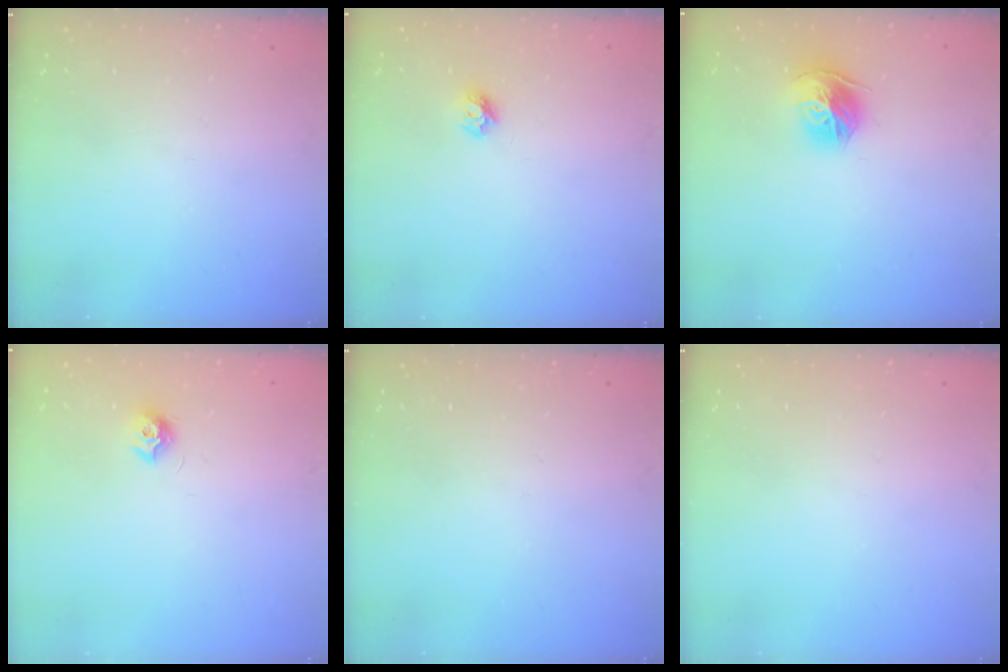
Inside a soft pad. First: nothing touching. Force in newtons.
{"total": 5.5, "press": 5.5, "slide": 0.3}
{"total": 12.5, "press": 12.4, "slide": 1.3}
{"total": 7.8, "press": 7.8, "slide": 0.3}
{"total": 0.0}
{"total": 0.0}